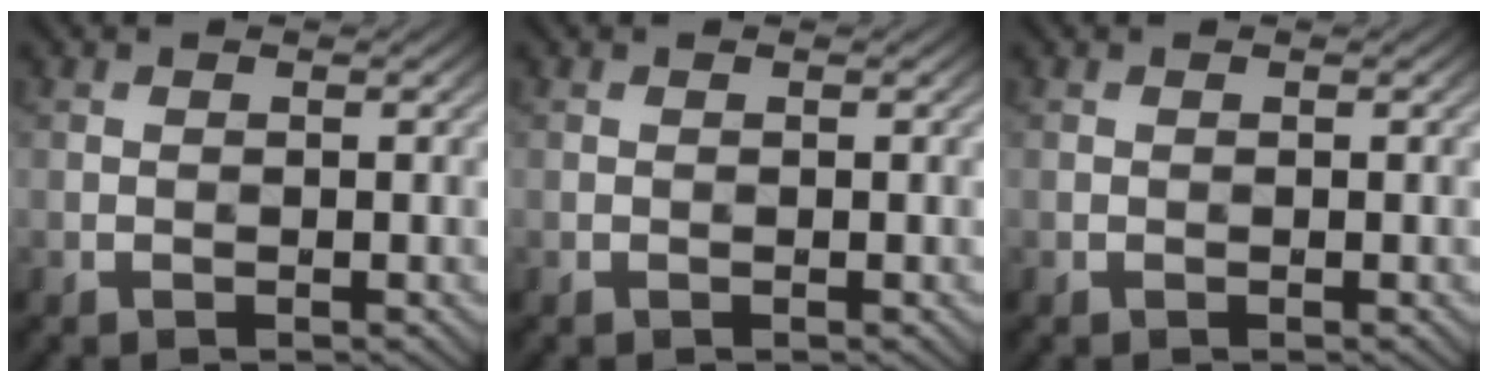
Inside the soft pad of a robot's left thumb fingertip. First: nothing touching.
{"total": 0.0}
{"total": 0.0}